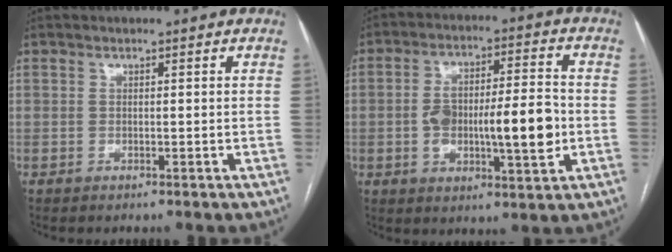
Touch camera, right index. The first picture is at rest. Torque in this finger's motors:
{"motor_torque": [0.47, 0.04, 0.34, 0.10]}